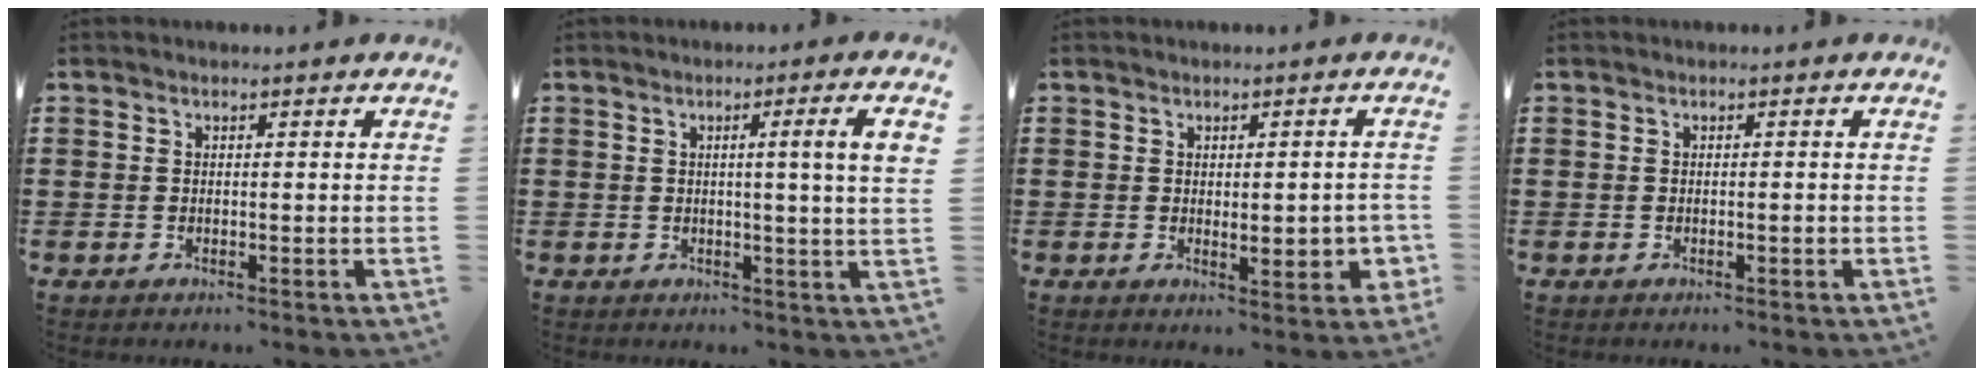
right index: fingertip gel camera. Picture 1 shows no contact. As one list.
[{"total": 5.2, "force": [1.2, -0.7, 5.0], "torque": [-0.087, -0.011, 0.014]}, {"total": 3.6, "force": [-0.1, 1.4, 3.3], "torque": [-0.043, 0.001, -0.004]}, {"total": 0.7, "force": [-0.2, 0.2, 0.6], "torque": [-0.012, -0.002, -0.003]}]